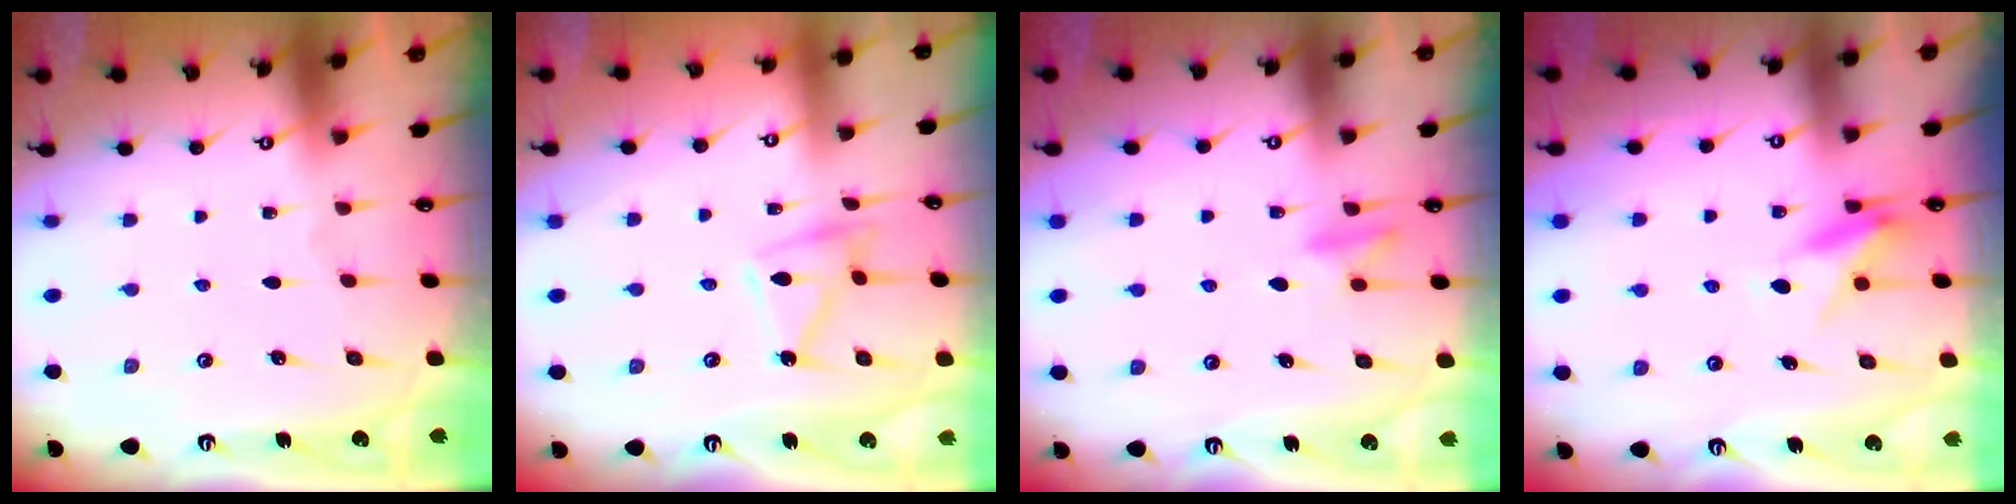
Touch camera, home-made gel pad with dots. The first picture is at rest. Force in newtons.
{"total": 10.5, "press": 10.5, "slide": 0.3}
{"total": 9.0, "press": 8.9, "slide": 1.2}
{"total": 8.3, "press": 8.2, "slide": 1.3}